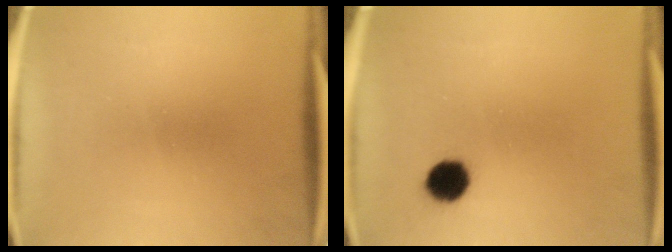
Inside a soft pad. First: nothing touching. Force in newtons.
{"total": 5.6}